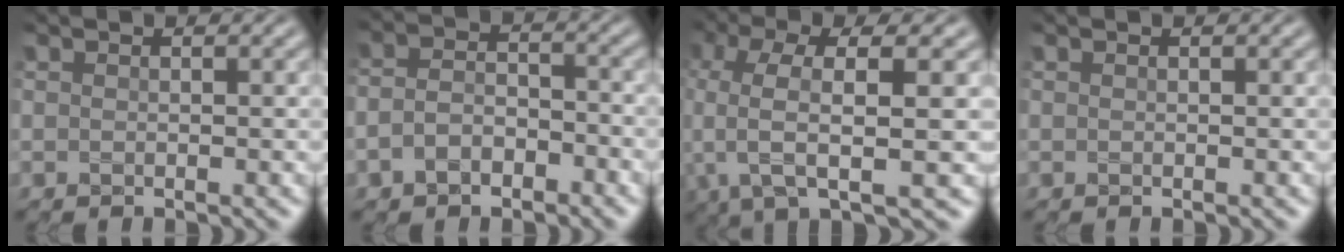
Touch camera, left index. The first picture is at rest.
{"total": 3.2, "force": [-1.6, 1.9, 2.0], "torque": [-0.040, 0.002, -0.038]}
{"total": 7.7, "force": [-0.8, 2.4, 7.3], "torque": [-0.145, 0.004, -0.021]}
{"total": 0.0}